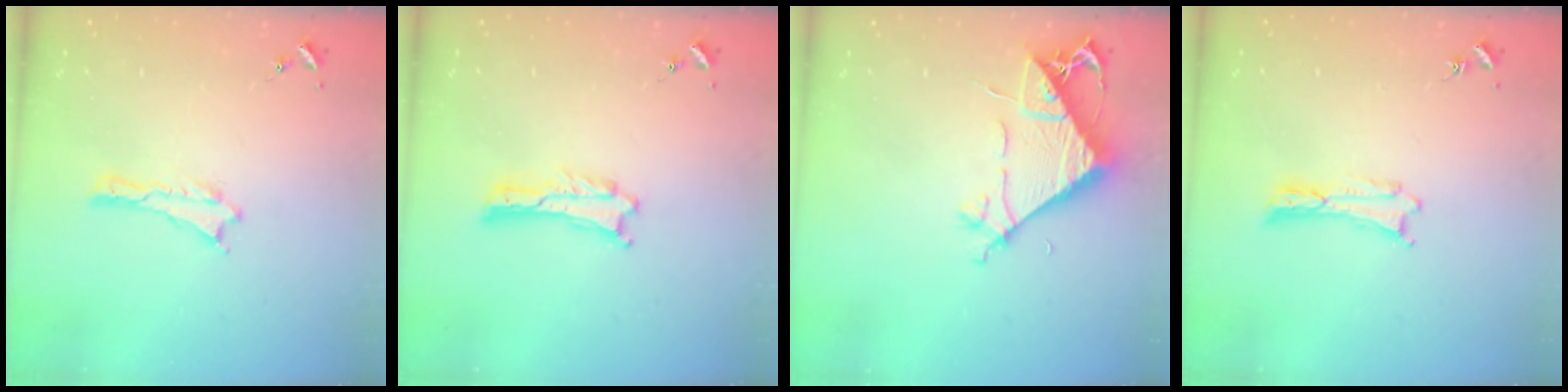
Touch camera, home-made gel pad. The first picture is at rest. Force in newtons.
{"total": 0.0}
{"total": 7.6, "press": 7.5, "slide": 1.2}
{"total": 0.0}